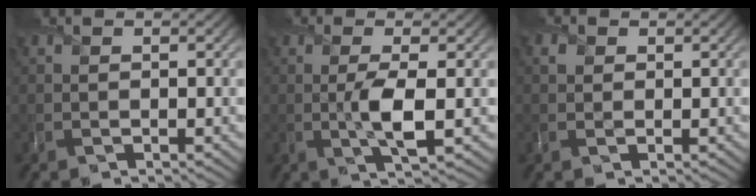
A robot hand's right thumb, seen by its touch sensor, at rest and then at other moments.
{"total": 3.9, "force": [-0.3, 0.8, 3.8], "torque": [-0.075, -0.002, -0.006]}
{"total": 1.0, "force": [0.5, 0.8, 0.2], "torque": [-0.003, 0.002, 0.008]}